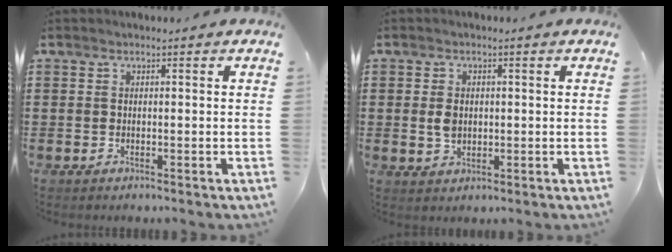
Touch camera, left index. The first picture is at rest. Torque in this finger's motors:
{"motor_torque": [0.82, 0.70, 0.36, 0.08]}